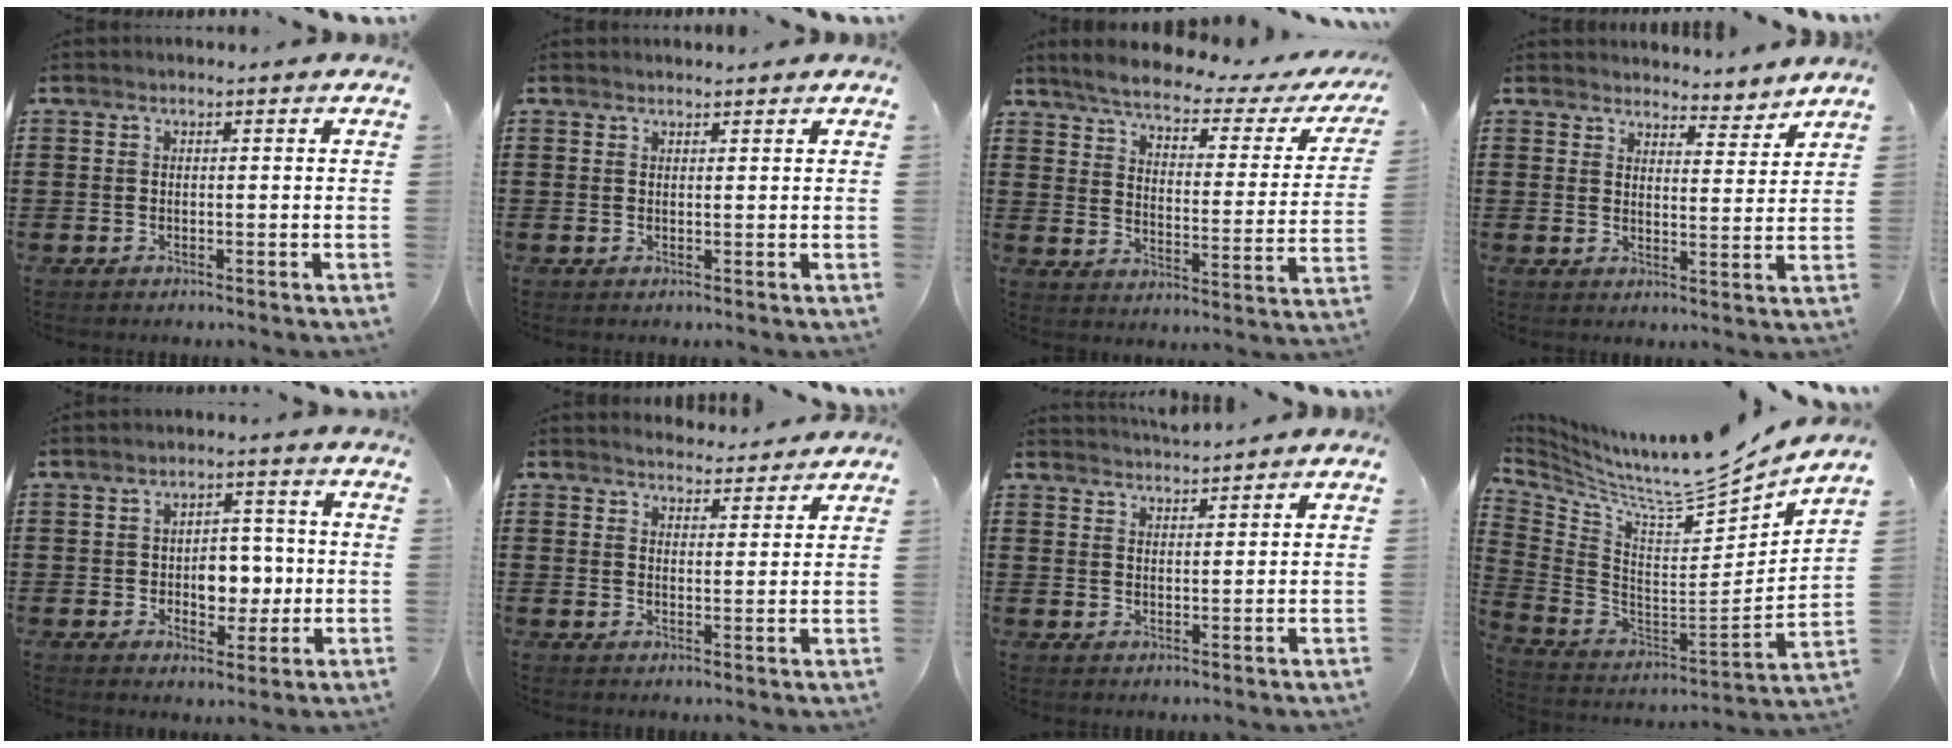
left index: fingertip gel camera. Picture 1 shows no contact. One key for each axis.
{"total": 0.9, "fx": 0.9, "fy": 0.1, "fz": 0.1, "tx": -0.005, "ty": -0.001, "tz": 0.018}
{"total": 4.6, "fx": 3.8, "fy": 0.5, "fz": 2.6, "tx": -0.073, "ty": -0.026, "tz": 0.057}
{"total": 3.7, "fx": 3.7, "fy": 0.4, "fz": 0.3, "tx": -0.016, "ty": -0.024, "tz": 0.064}
{"total": 5.7, "fx": -0.4, "fy": 4.1, "fz": 3.9, "tx": -0.052, "ty": -0.001, "tz": -0.017}
{"total": 3.3, "fx": 3.3, "fy": 0.2, "fz": 0.1, "tx": -0.013, "ty": -0.013, "tz": 0.060}
{"total": 2.7, "fx": 2.7, "fy": -0.2, "fz": 0.0, "tx": -0.007, "ty": -0.009, "tz": 0.050}
{"total": 8.6, "fx": 7.9, "fy": 0.2, "fz": 3.4, "tx": -0.089, "ty": -0.078, "tz": 0.124}